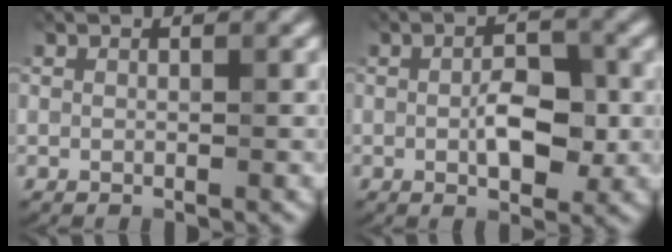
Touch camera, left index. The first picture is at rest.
{"total": 4.3, "force": [-0.4, 2.0, 3.7], "torque": [-0.070, 0.002, -0.004]}